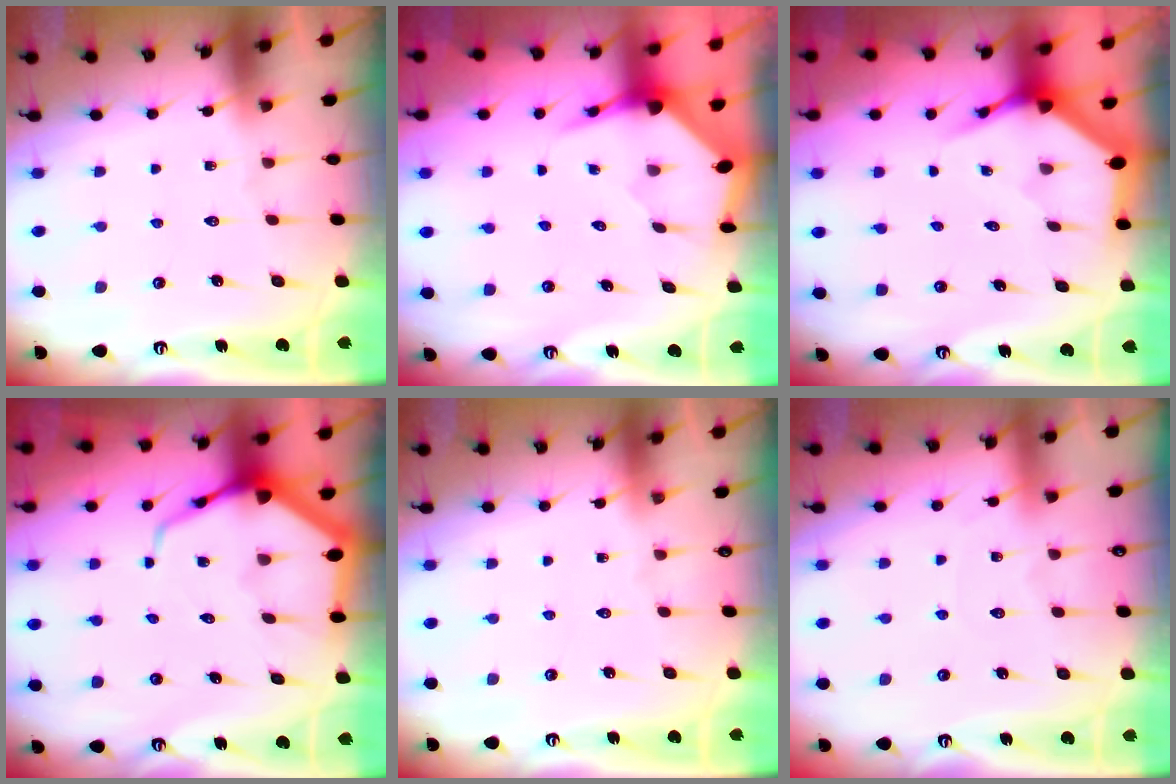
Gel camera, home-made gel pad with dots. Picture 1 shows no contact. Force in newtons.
{"total": 3.5, "press": 3.5, "slide": 0.5}
{"total": 5.1, "press": 5.1, "slide": 0.4}
{"total": 8.2, "press": 8.1, "slide": 0.9}
{"total": 0.0}
{"total": 3.0, "press": 2.9, "slide": 0.4}